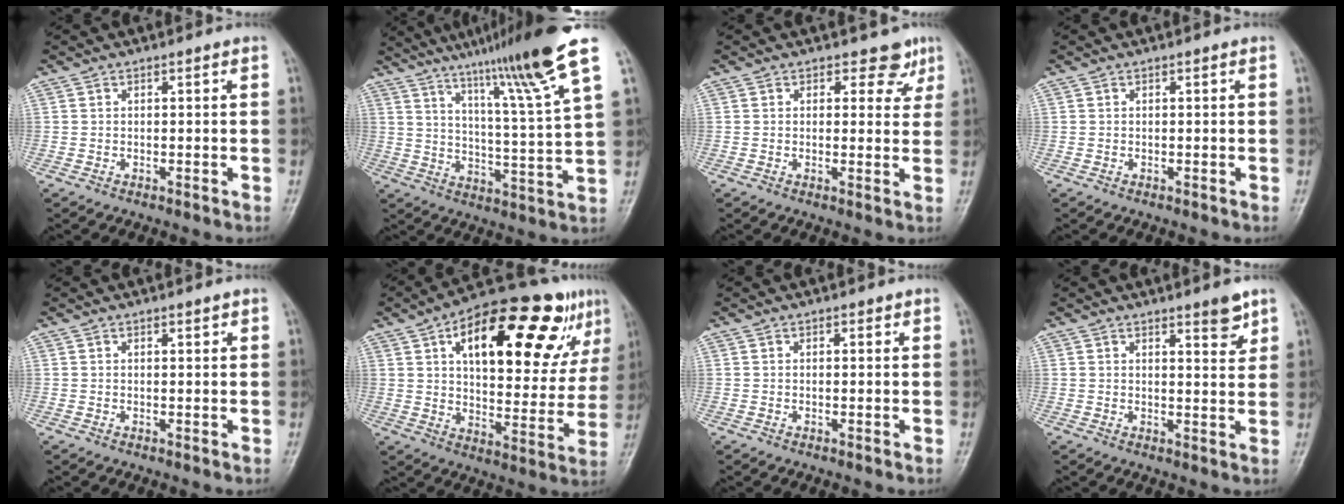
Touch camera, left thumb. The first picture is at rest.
{"total": 17.6, "force": [11.7, -0.4, 13.2], "torque": [-0.197, -0.055, 0.178]}
{"total": 4.1, "force": [2.7, 2.8, 1.3], "torque": [0.015, -0.013, 0.026]}
{"total": 0.0}
{"total": 0.9, "force": [0.6, 0.2, 0.6], "torque": [-0.009, -0.002, 0.010]}
{"total": 27.6, "force": [12.4, 11.4, 21.8], "torque": [-0.285, 0.004, 0.186]}
{"total": 0.6, "force": [0.3, 0.3, 0.3], "torque": [-0.001, -0.001, 0.002]}
{"total": 4.1, "force": [2.9, 1.0, 2.7], "torque": [-0.027, -0.022, 0.039]}